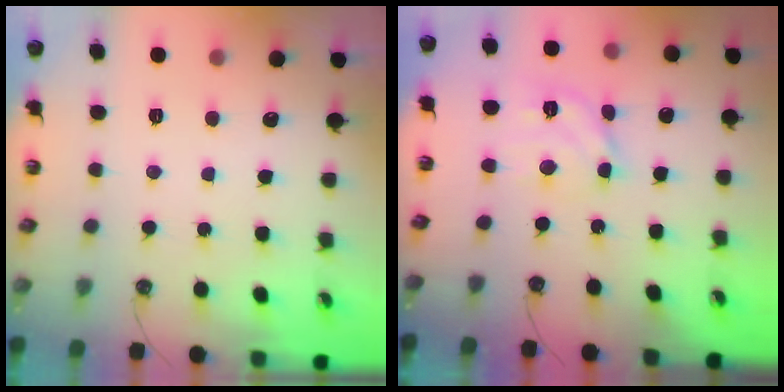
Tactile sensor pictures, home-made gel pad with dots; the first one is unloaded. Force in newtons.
{"total": 11.1, "press": 11.0, "slide": 1.5}